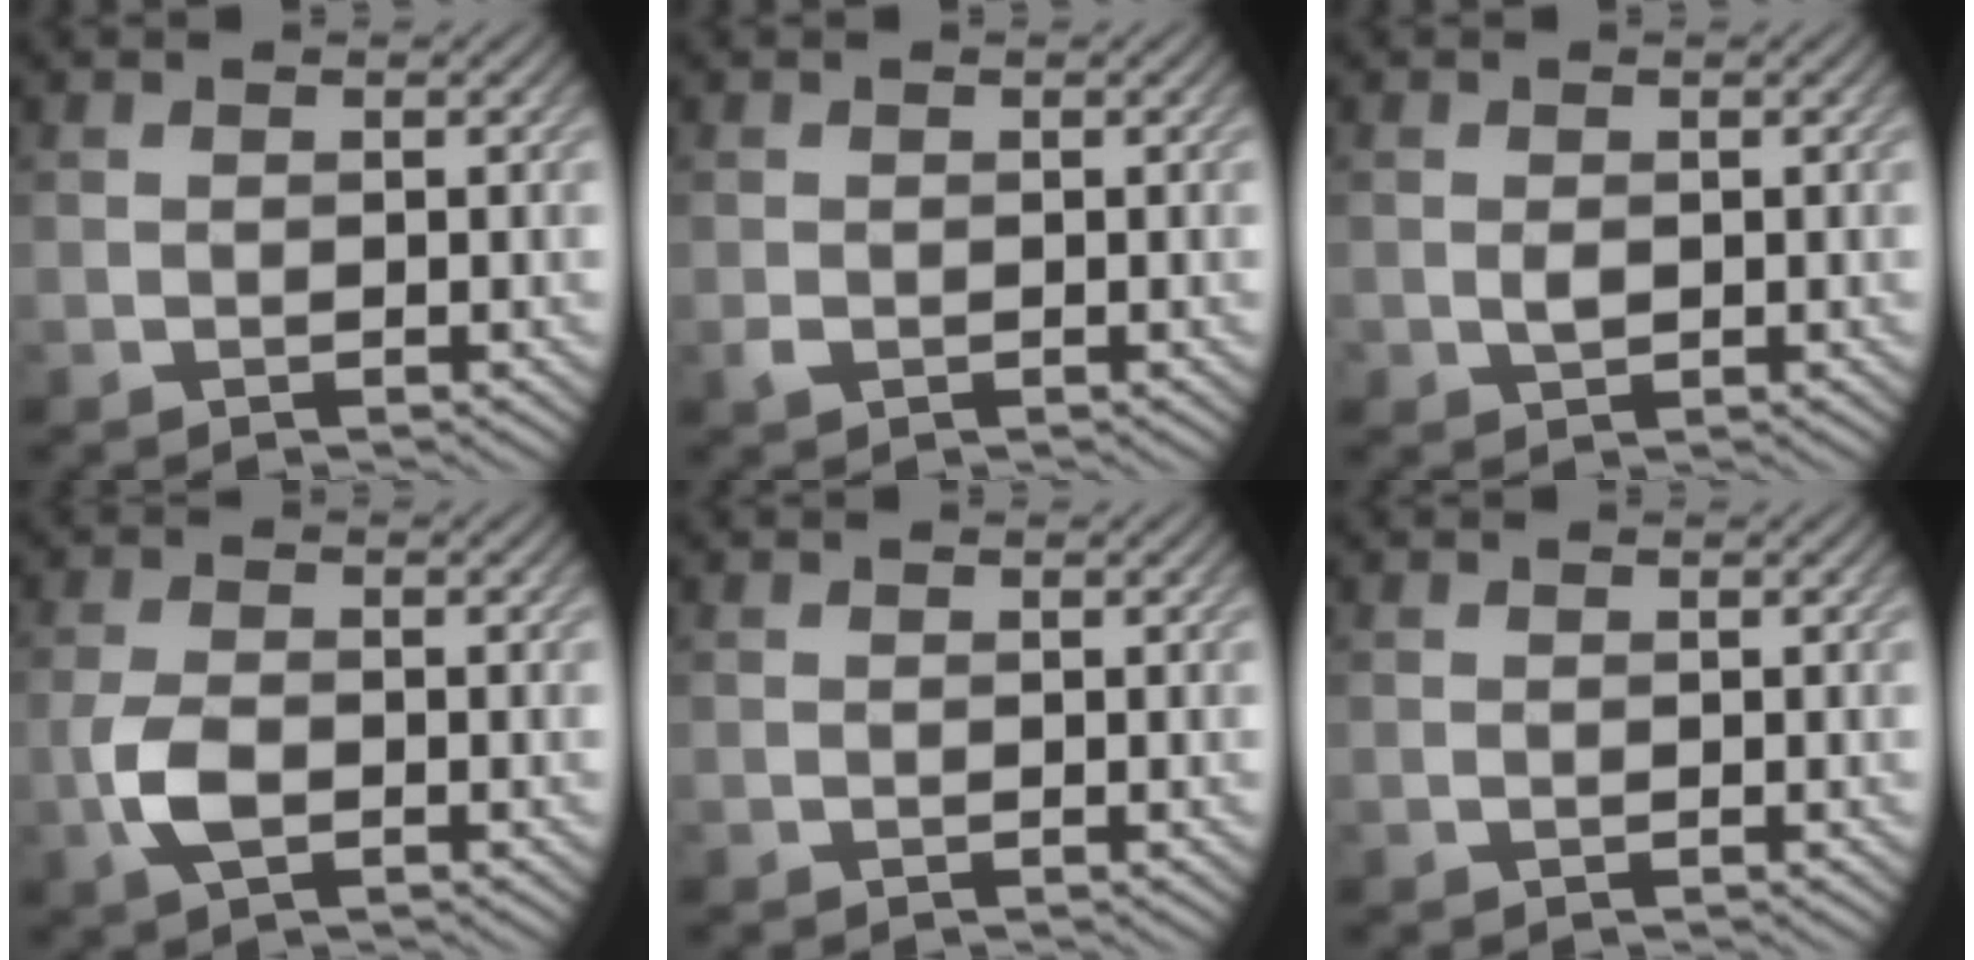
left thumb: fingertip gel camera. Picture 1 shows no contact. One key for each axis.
{"total": 0.9, "fx": -0.2, "fy": 0.7, "fz": 0.6, "tx": -0.014, "ty": -0.004, "tz": -0.005}
{"total": 1.3, "fx": 0.0, "fy": 0.9, "fz": 0.9, "tx": -0.020, "ty": -0.002, "tz": 0.001}
{"total": 4.0, "fx": -1.4, "fy": 1.8, "fz": 3.3, "tx": -0.080, "ty": -0.001, "tz": -0.034}
{"total": 0.0}
{"total": 0.0}